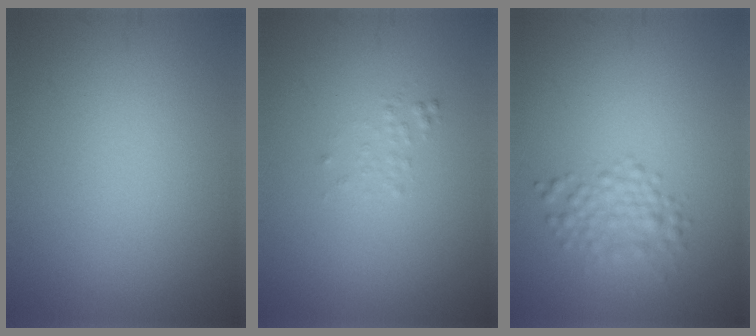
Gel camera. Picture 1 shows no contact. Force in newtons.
{"total": 0.7, "press": 0.7, "slide": 0.1}
{"total": 2.5, "press": 2.5, "slide": 0.0}